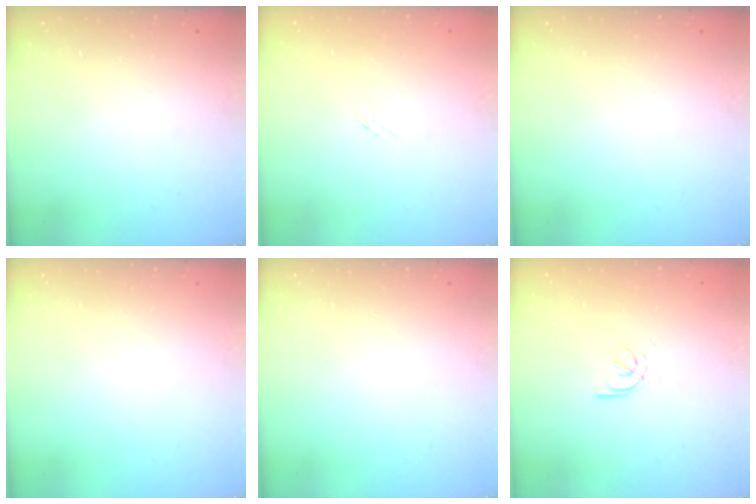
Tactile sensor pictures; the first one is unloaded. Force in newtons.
{"total": 0.9, "press": 0.8, "slide": 0.4}
{"total": 0.0}
{"total": 0.0}
{"total": 0.0}
{"total": 3.2, "press": 3.2, "slide": 0.7}